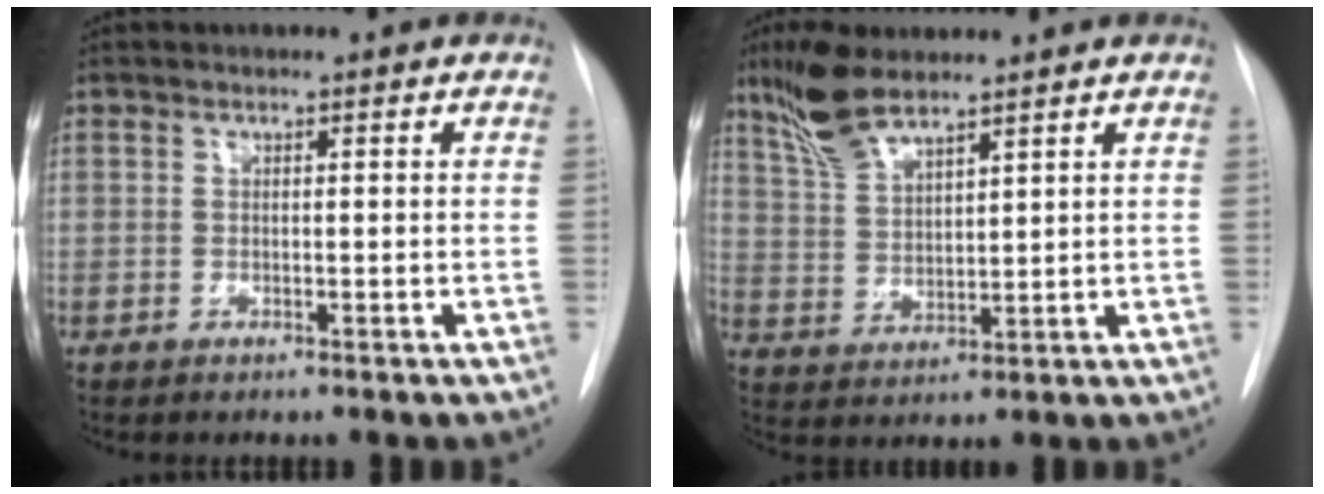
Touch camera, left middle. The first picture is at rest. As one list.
[{"total": 8.0, "force": [6.3, 1.9, 4.4], "torque": [-0.096, 0.007, 0.132]}]